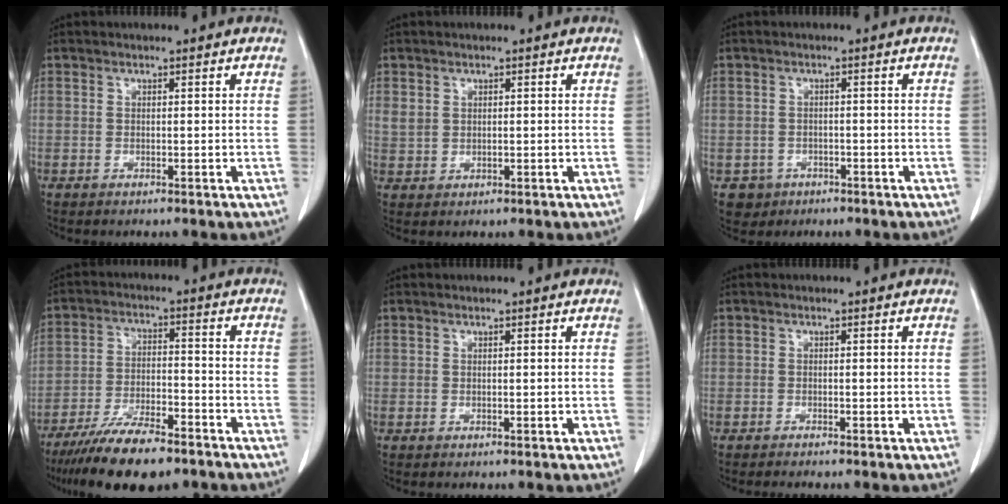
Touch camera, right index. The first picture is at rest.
{"total": 2.1, "force": [0.9, 1.7, 0.8], "torque": [-0.017, 0.006, 0.024]}
{"total": 3.1, "force": [-1.4, 2.7, 0.0], "torque": [0.005, 0.012, -0.017]}
{"total": 13.3, "force": [-10.4, 3.1, 7.7], "torque": [-0.134, -0.017, -0.176]}
{"total": 0.0}
{"total": 1.3, "force": [-1.2, -0.2, 0.5], "torque": [-0.005, 0.000, -0.015]}